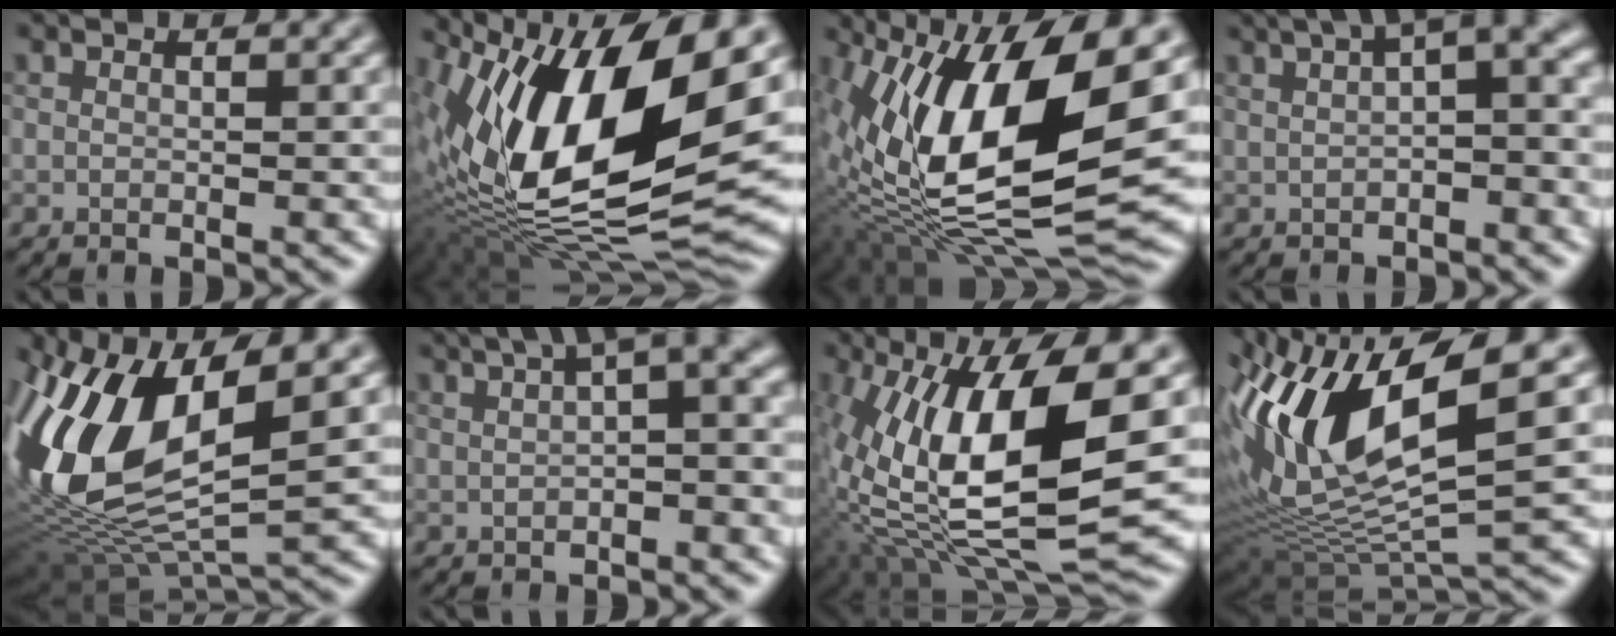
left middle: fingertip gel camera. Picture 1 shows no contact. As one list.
[{"total": 16.4, "force": [3.3, 7.6, 14.2], "torque": [-0.265, 0.013, 0.059]}, {"total": 15.5, "force": [2.0, 6.7, 13.8], "torque": [-0.272, 0.000, 0.037]}, {"total": 6.6, "force": [2.1, 1.9, 6.0], "torque": [-0.084, 0.029, 0.046]}, {"total": 13.4, "force": [1.3, 6.0, 11.9], "torque": [-0.265, 0.007, 0.024]}, {"total": 7.0, "force": [2.8, 2.0, 6.0], "torque": [-0.079, 0.031, 0.050]}, {"total": 14.9, "force": [0.3, 5.8, 13.7], "torque": [-0.287, -0.005, 0.014]}, {"total": 13.3, "force": [2.2, 4.1, 12.5], "torque": [-0.265, 0.008, 0.057]}]